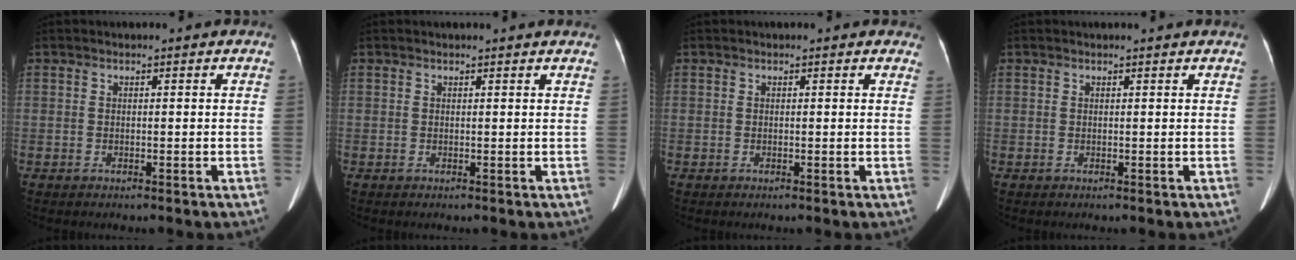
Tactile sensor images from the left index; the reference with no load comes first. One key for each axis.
{"total": 2.4, "fx": 2.3, "fy": -0.2, "fz": 0.6, "tx": -0.012, "ty": 0.005, "tz": 0.019}
{"total": 1.5, "fx": 1.3, "fy": 0.6, "fz": 0.4, "tx": 0.000, "ty": 0.000, "tz": -0.002}
{"total": 1.3, "fx": 1.3, "fy": -0.2, "fz": 0.3, "tx": -0.011, "ty": 0.004, "tz": 0.013}